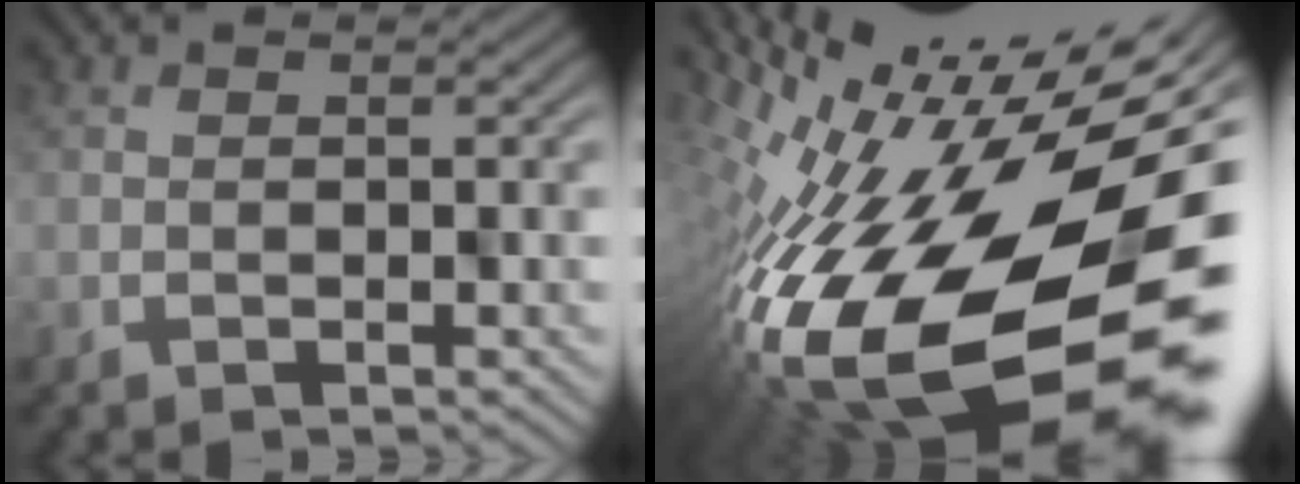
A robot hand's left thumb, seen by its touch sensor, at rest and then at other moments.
{"total": 19.3, "force": [-3.1, 9.2, 16.6], "torque": [-0.309, -0.038, -0.055]}